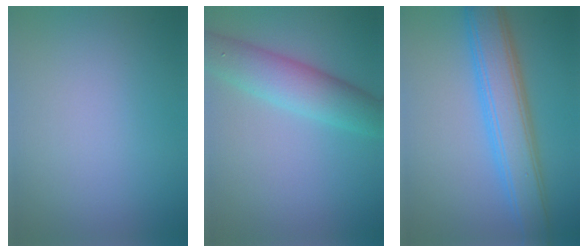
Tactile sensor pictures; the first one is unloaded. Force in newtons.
{"total": 5.3, "press": 5.3, "slide": 0.1}
{"total": 6.1, "press": 6.1, "slide": 0.1}